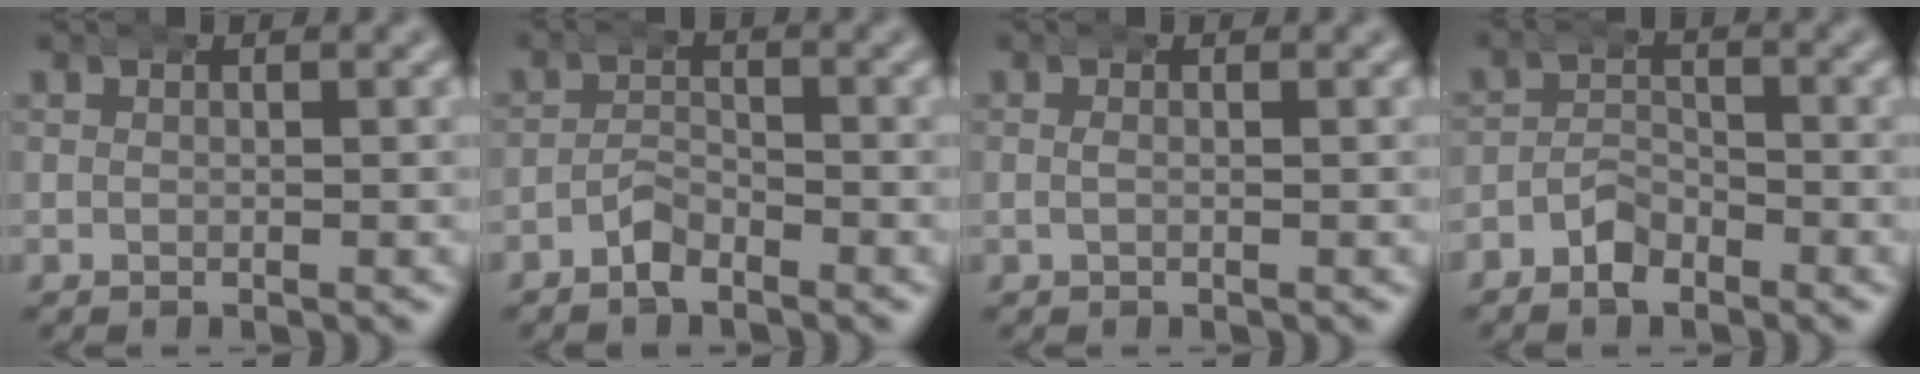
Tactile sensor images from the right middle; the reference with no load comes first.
{"total": 2.5, "force": [-2.0, 1.3, 0.7], "torque": [-0.008, 0.004, -0.044]}
{"total": 0.7, "force": [-0.1, 0.2, 0.7], "torque": [-0.014, 0.003, -0.004]}
{"total": 3.3, "force": [-2.5, 2.1, 0.8], "torque": [-0.010, 0.004, -0.053]}